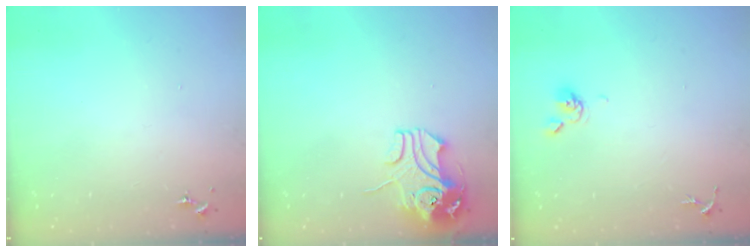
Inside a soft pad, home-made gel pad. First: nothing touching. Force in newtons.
{"total": 10.6, "press": 10.4, "slide": 1.7}
{"total": 4.7, "press": 4.7, "slide": 0.7}